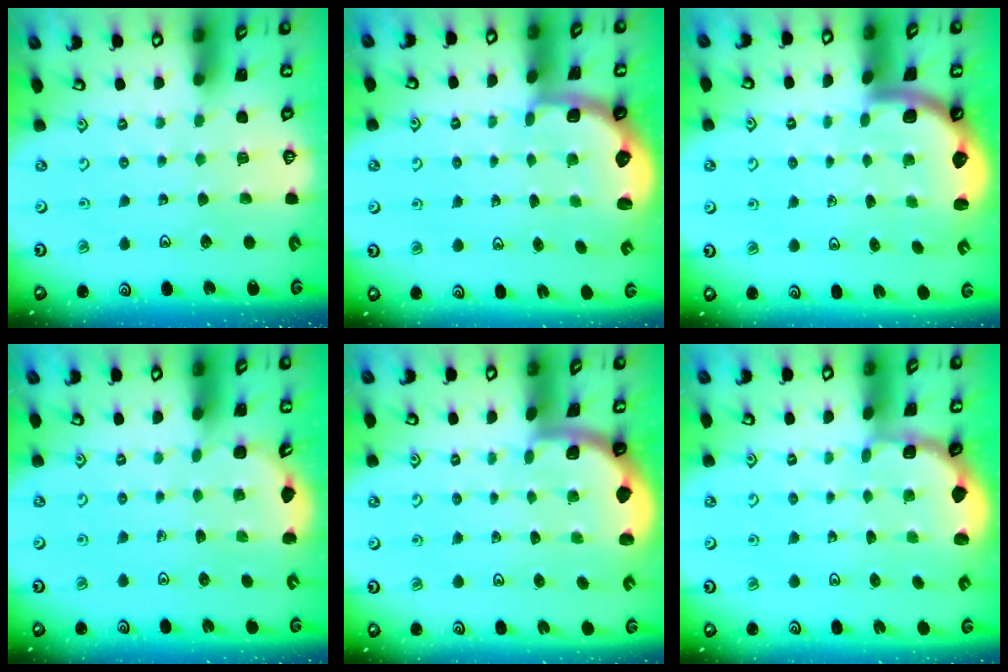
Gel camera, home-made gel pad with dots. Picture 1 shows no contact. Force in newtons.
{"total": 2.5, "press": 1.9, "slide": 1.7}
{"total": 2.2, "press": 2.2, "slide": 0.3}
{"total": 2.3, "press": 1.8, "slide": 1.4}
{"total": 1.4, "press": 1.4, "slide": 0.1}
{"total": 1.7, "press": 1.5, "slide": 0.7}